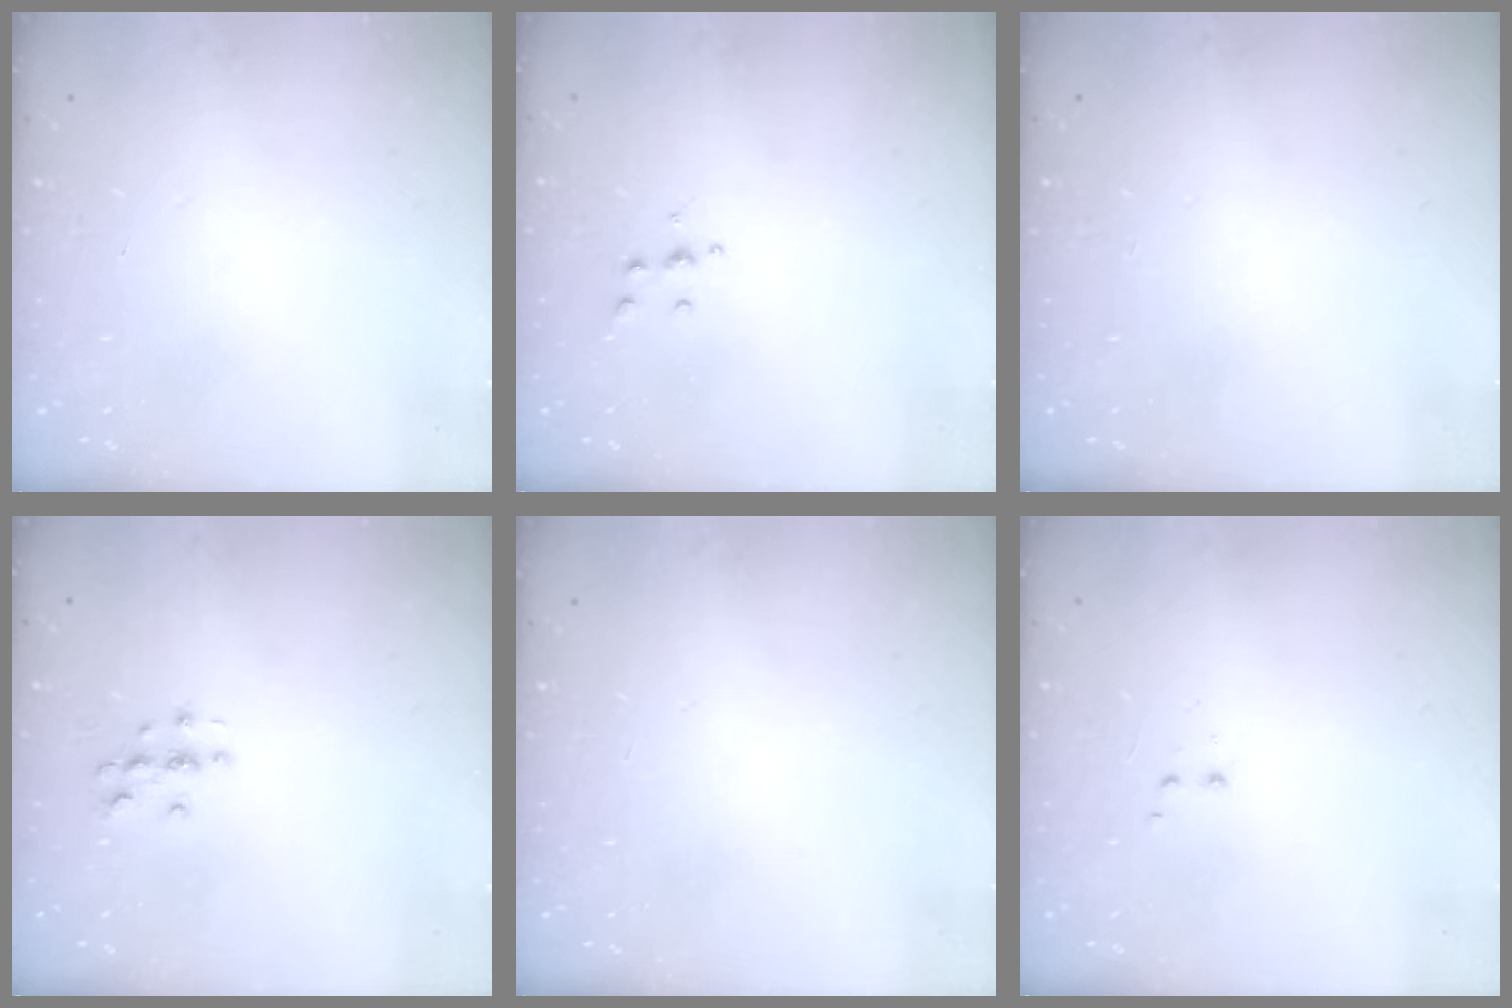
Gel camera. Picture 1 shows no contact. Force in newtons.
{"total": 4.3, "press": 4.3, "slide": 0.4}
{"total": 0.0}
{"total": 2.9, "press": 2.9, "slide": 0.3}
{"total": 0.0}
{"total": 2.0, "press": 1.8, "slide": 0.9}